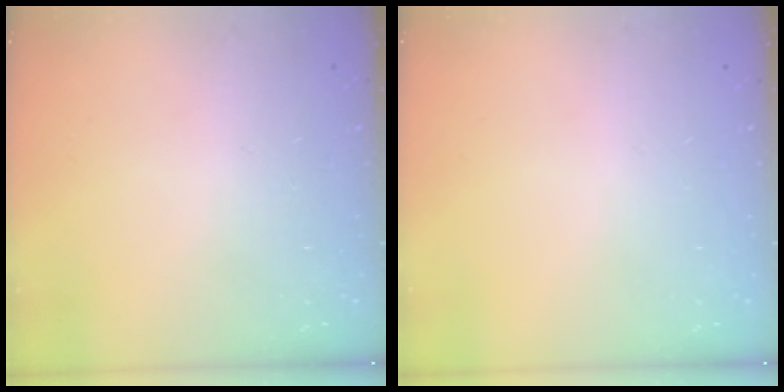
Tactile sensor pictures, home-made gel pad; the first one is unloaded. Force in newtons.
{"total": 0.0}